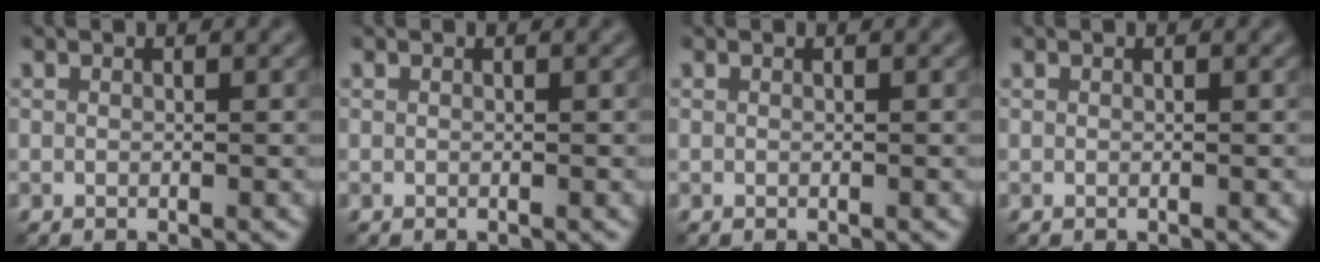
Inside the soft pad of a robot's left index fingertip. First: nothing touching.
{"total": 0.0}
{"total": 0.0}
{"total": 0.0}